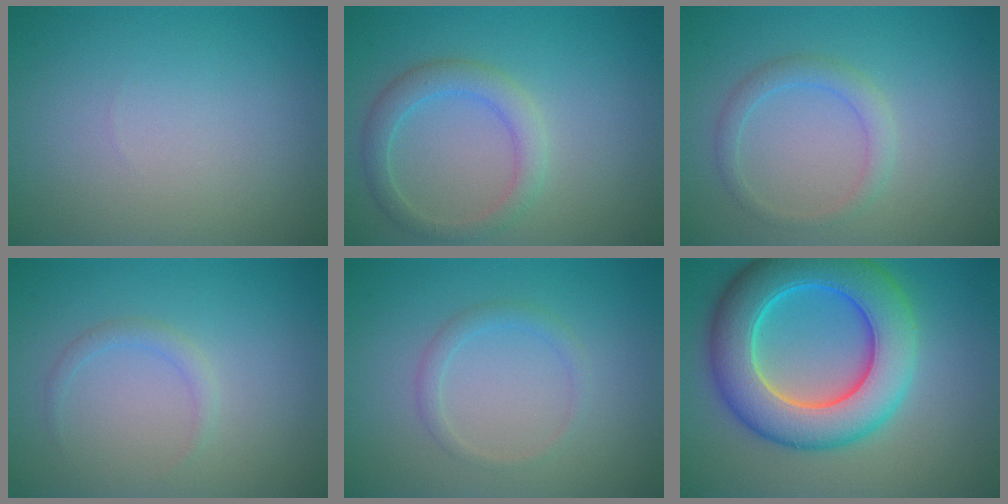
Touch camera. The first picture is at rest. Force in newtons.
{"total": 2.8, "press": 2.8, "slide": 0.1}
{"total": 1.8, "press": 1.8, "slide": 0.0}
{"total": 1.0, "press": 1.0, "slide": 0.0}
{"total": 1.3, "press": 1.3, "slide": 0.1}
{"total": 10.4, "press": 10.3, "slide": 0.4}